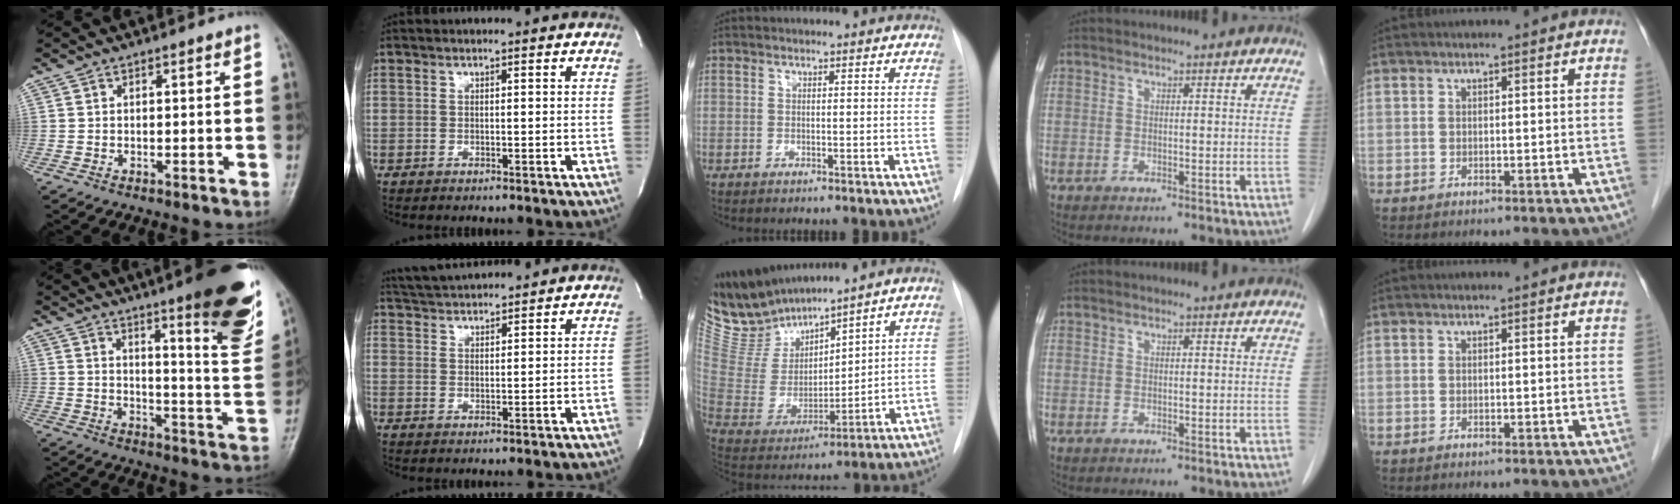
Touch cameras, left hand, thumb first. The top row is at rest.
{"thumb": {"total": 21.2, "force": [12.7, 3.7, 16.5], "torque": [-0.191, -0.071, 0.171]}, "index": {"total": 8.5, "force": [8.3, -0.2, 2.1], "torque": [-0.051, 0.025, 0.144]}, "middle": {"total": 12.5, "force": [12.1, 1.8, 2.6], "torque": [-0.076, -0.006, 0.258]}}